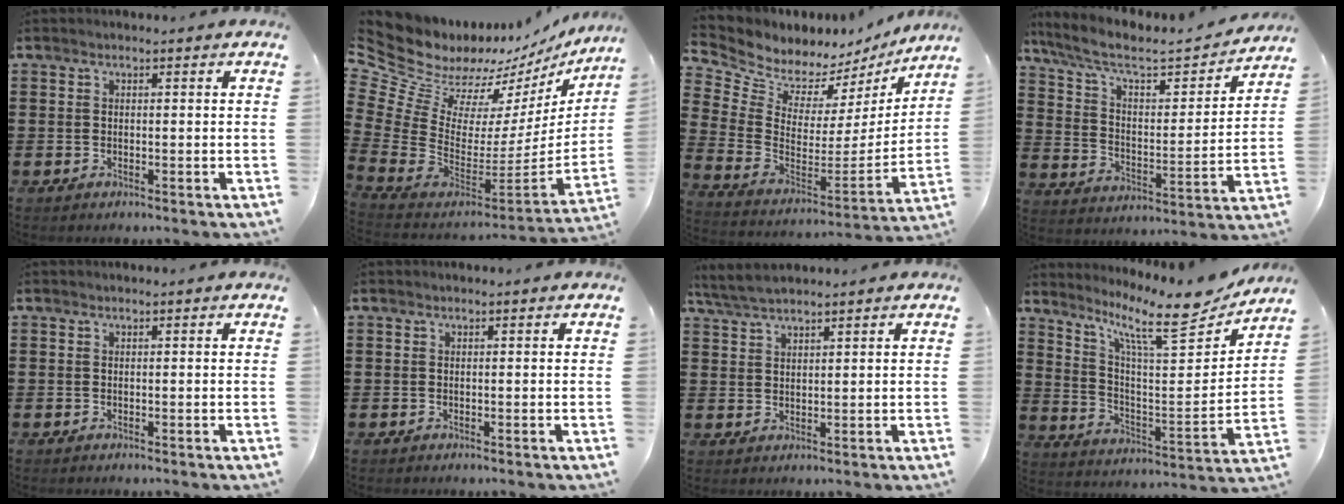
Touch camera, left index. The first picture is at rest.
{"total": 7.6, "force": [5.9, 4.4, 1.7], "torque": [-0.103, -0.082, 0.097]}
{"total": 6.1, "force": [5.5, 2.7, -0.3], "torque": [-0.039, -0.056, 0.098]}
{"total": 6.8, "force": [5.5, 1.8, 3.5], "torque": [-0.094, -0.038, 0.089]}
{"total": 0.0}
{"total": 0.0}
{"total": 3.4, "force": [3.0, 0.7, 1.5], "torque": [-0.038, -0.001, 0.056]}
{"total": 12.2, "force": [9.1, 2.4, 7.7], "torque": [-0.148, -0.052, 0.147]}